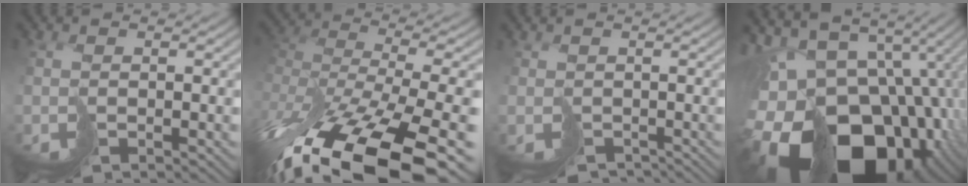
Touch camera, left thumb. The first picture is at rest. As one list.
[{"total": 16.7, "force": [-10.3, 6.7, 11.3], "torque": [-0.215, -0.043, -0.128]}, {"total": 2.3, "force": [-2.0, 1.2, 0.0], "torque": [0.011, -0.011, -0.025]}, {"total": 21.0, "force": [-5.6, 15.3, 13.1], "torque": [-0.261, -0.032, -0.058]}]